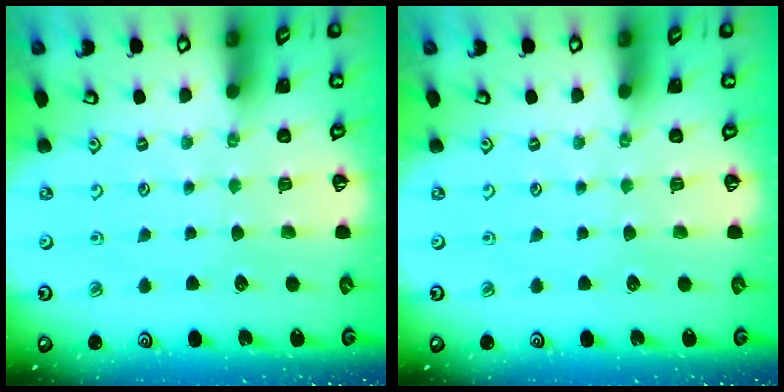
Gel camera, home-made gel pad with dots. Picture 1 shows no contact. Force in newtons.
{"total": 0.0}